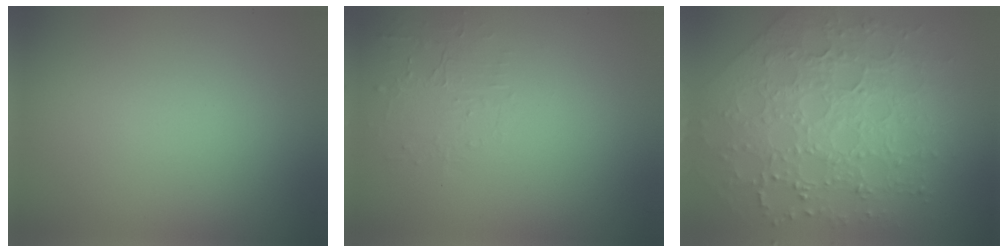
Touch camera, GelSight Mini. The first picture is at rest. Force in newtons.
{"total": 1.5, "press": 0.1, "slide": 1.5}
{"total": 8.5, "press": 6.1, "slide": 5.9}